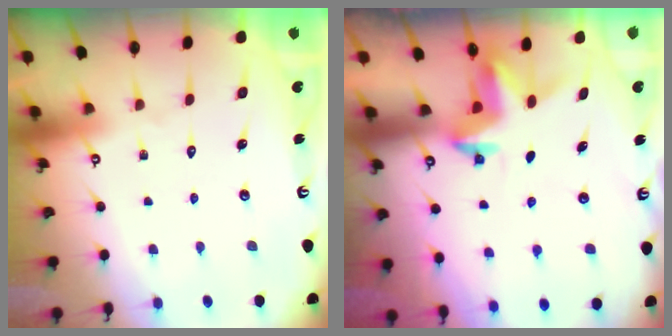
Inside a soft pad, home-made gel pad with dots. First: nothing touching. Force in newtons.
{"total": 3.5, "press": 3.5, "slide": 0.2}